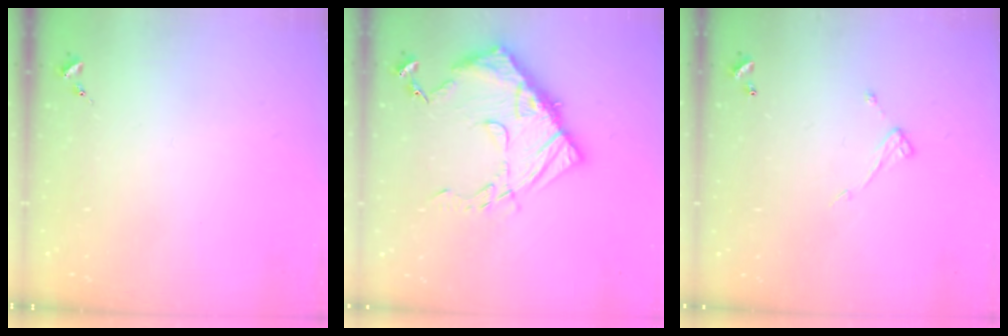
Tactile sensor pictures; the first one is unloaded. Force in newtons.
{"total": 15.2, "press": 15.1, "slide": 1.4}
{"total": 7.3, "press": 7.3, "slide": 0.5}